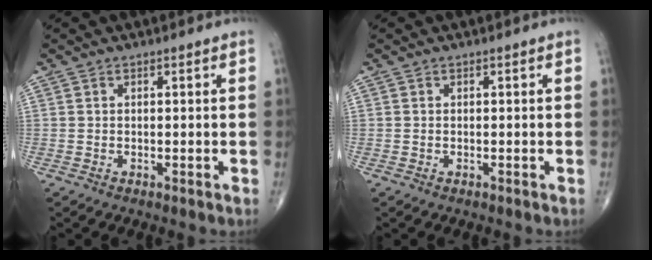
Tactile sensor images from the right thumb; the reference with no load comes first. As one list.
[{"total": 0.0}]